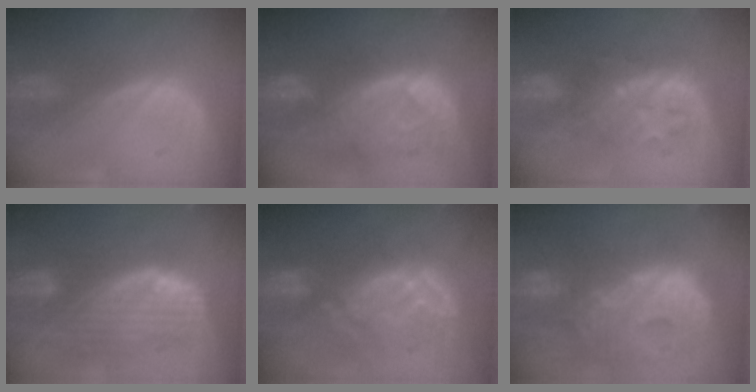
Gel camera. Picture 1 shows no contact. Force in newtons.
{"total": 11.2, "press": 9.8, "slide": 5.4}
{"total": 8.5, "press": 7.9, "slide": 3.2}
{"total": 10.7, "press": 9.2, "slide": 5.5}
{"total": 10.4, "press": 10.1, "slide": 2.8}
{"total": 14.6, "press": 12.7, "slide": 7.3}